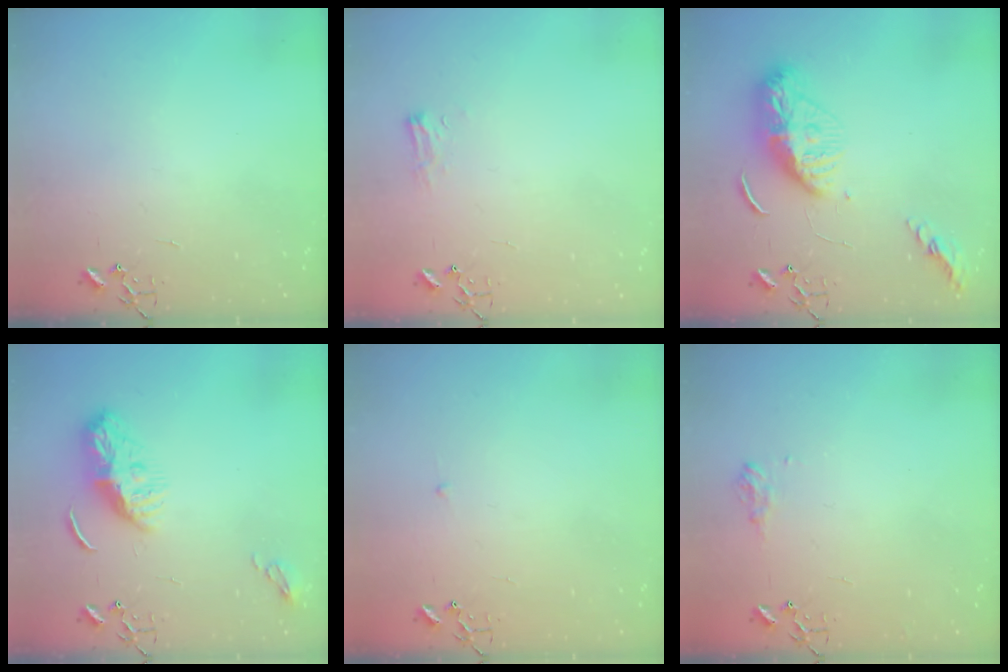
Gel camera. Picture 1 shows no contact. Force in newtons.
{"total": 7.3, "press": 7.2, "slide": 0.9}
{"total": 13.0, "press": 13.0, "slide": 1.2}
{"total": 8.5, "press": 8.5, "slide": 0.3}
{"total": 2.3, "press": 2.3, "slide": 0.3}
{"total": 6.9, "press": 6.8, "slide": 1.0}